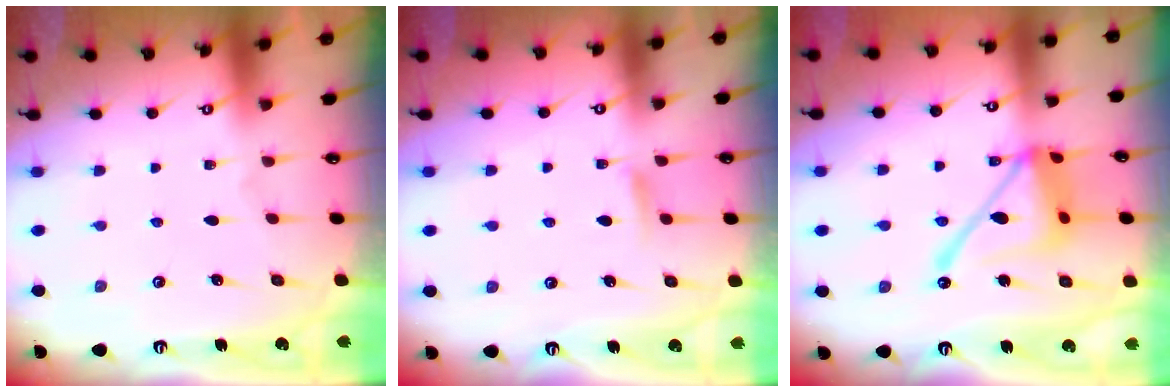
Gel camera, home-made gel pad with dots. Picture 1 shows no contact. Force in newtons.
{"total": 5.5, "press": 5.4, "slide": 0.8}
{"total": 17.0, "press": 17.0, "slide": 1.5}